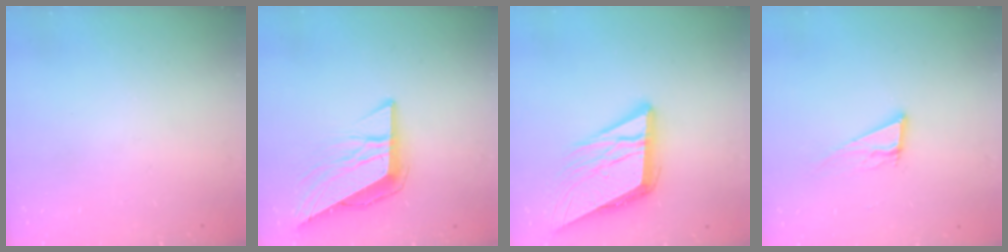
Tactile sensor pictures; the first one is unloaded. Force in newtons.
{"total": 9.9, "press": 9.9, "slide": 0.8}
{"total": 15.2, "press": 15.0, "slide": 2.6}
{"total": 9.2, "press": 8.4, "slide": 3.5}